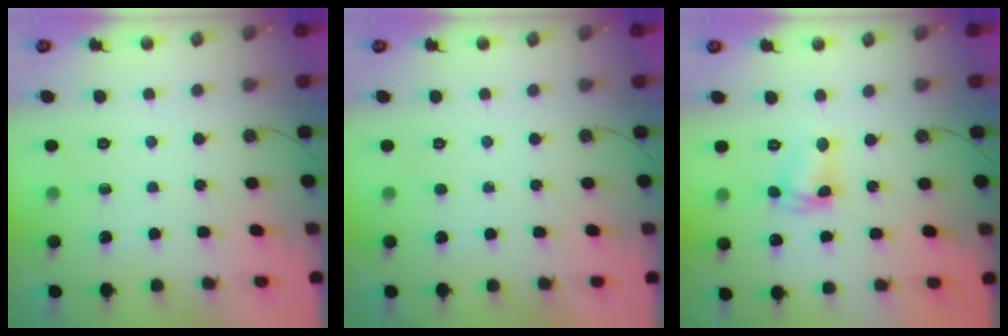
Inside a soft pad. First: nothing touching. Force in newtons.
{"total": 0.0}
{"total": 5.9, "press": 5.9, "slide": 0.4}